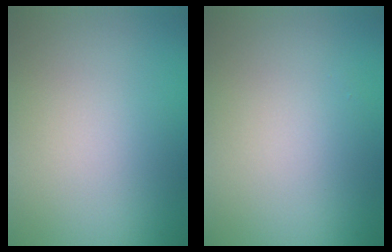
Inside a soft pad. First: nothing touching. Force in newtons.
{"total": 0.0}